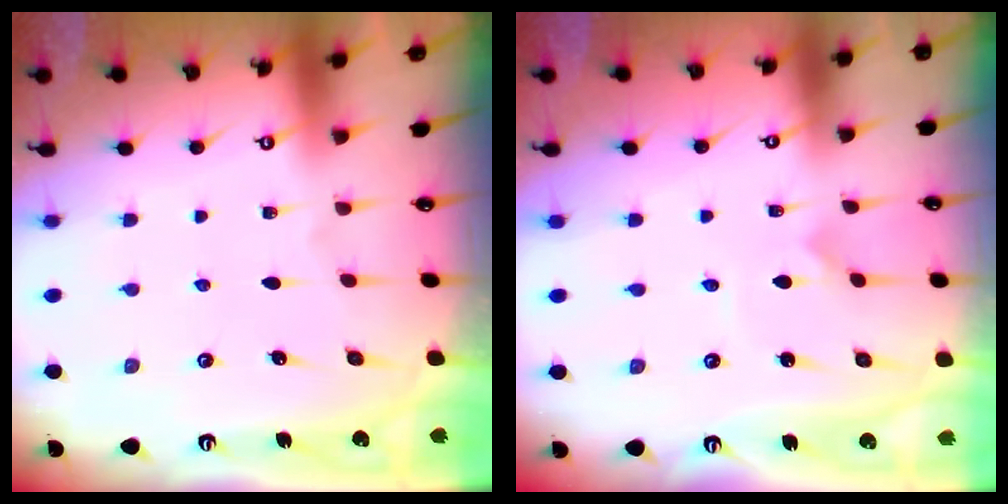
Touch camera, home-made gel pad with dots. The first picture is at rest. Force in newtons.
{"total": 1.3, "press": 1.3, "slide": 0.1}